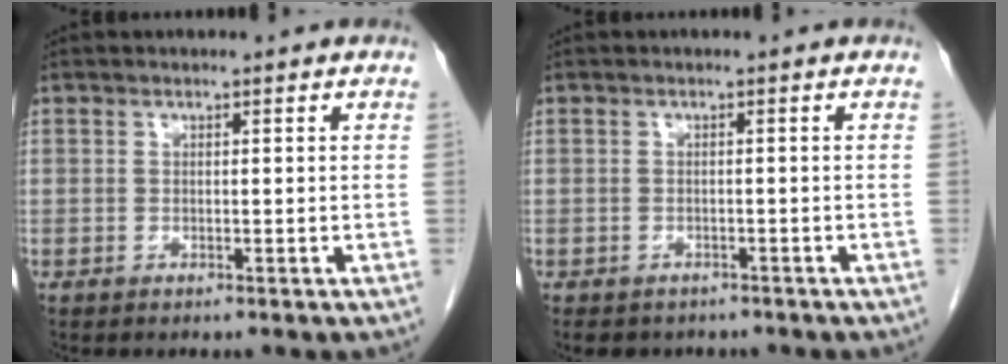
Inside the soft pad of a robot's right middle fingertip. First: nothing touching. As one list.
[{"total": 5.0, "force": [-4.1, 2.7, 1.0], "torque": [-0.006, 0.002, -0.049]}]